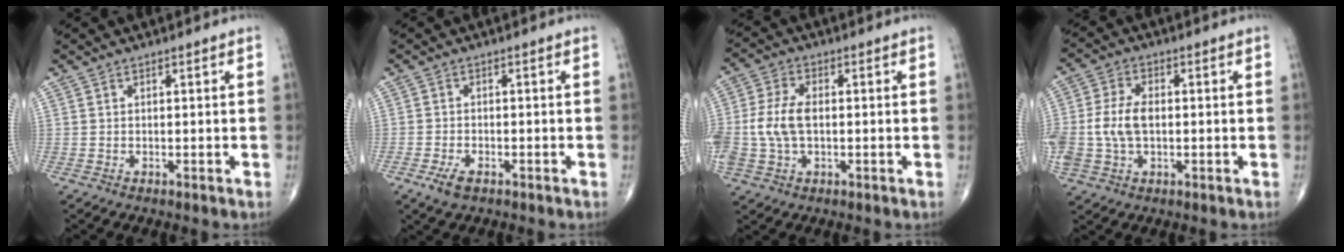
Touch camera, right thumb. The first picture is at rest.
{"total": 3.3, "force": [-1.9, 1.6, 2.2], "torque": [-0.046, 0.000, -0.036]}
{"total": 8.7, "force": [-0.5, 5.2, 6.9], "torque": [-0.160, 0.014, -0.011]}
{"total": 8.9, "force": [-0.5, 5.5, 6.9], "torque": [-0.155, 0.014, -0.010]}